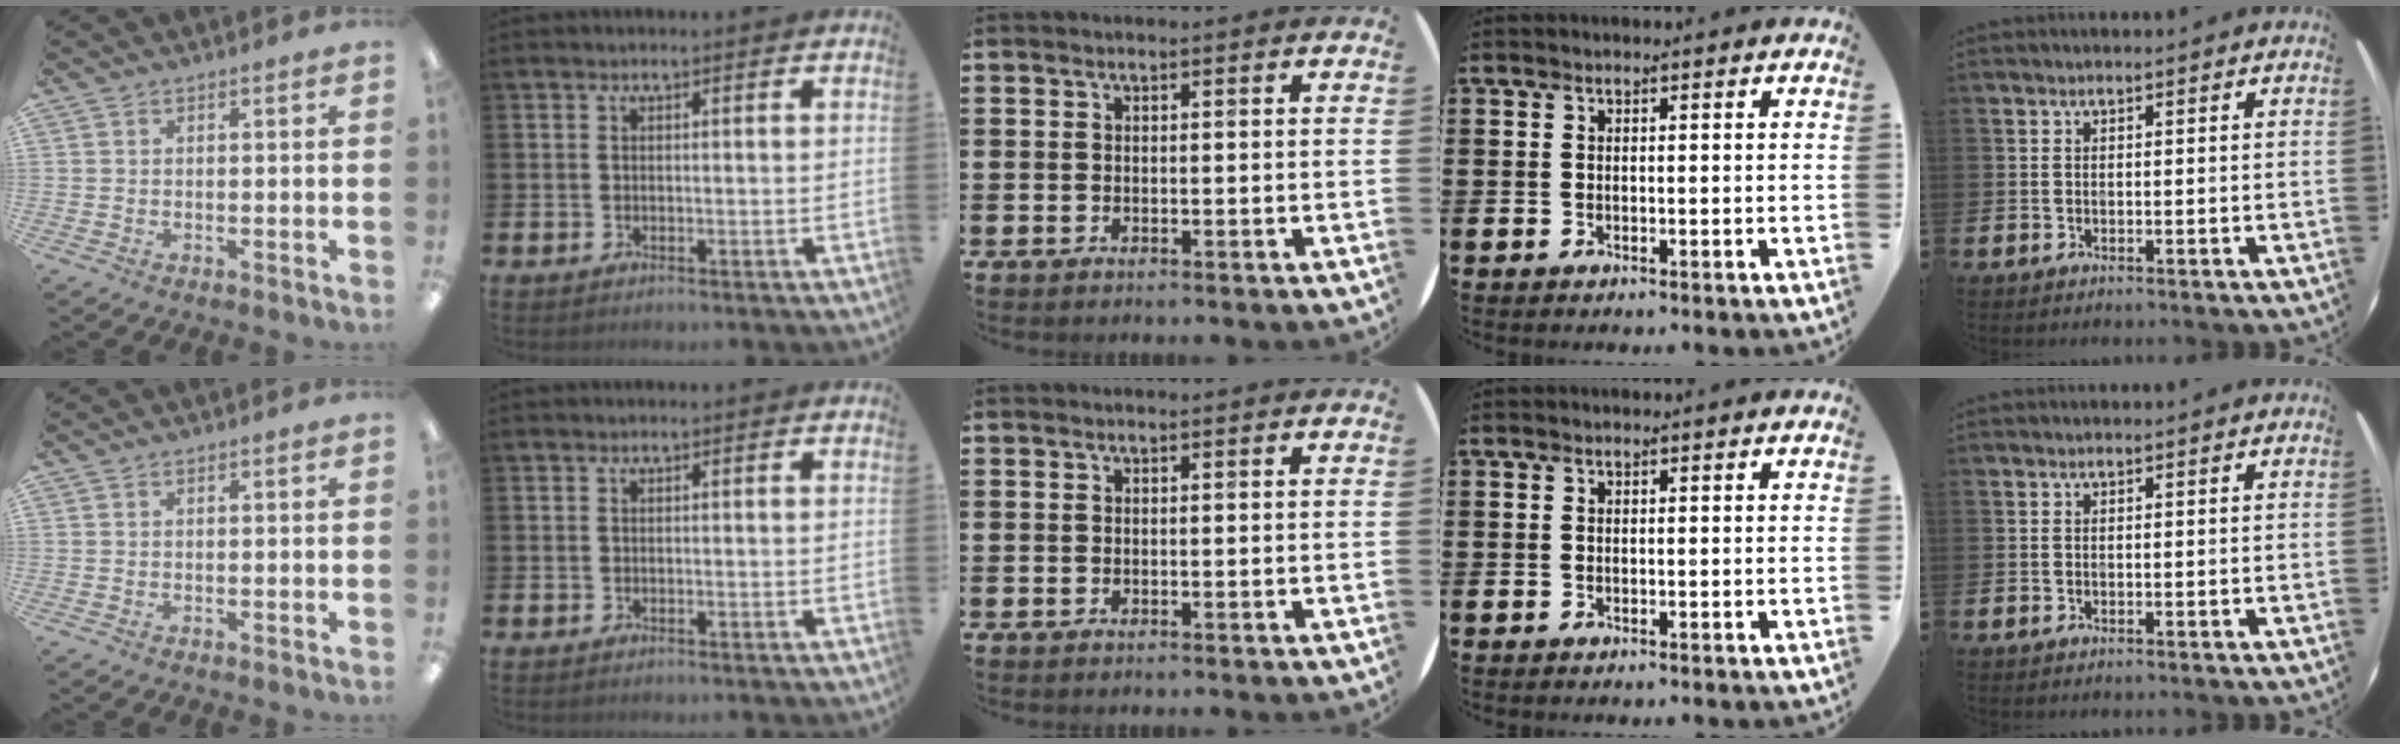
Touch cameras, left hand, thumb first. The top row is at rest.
{}